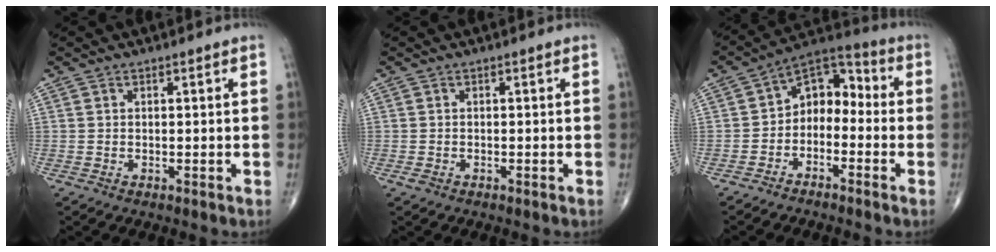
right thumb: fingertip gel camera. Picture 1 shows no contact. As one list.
[{"total": 0.7, "force": [-0.4, 0.4, 0.4], "torque": [-0.012, 0.000, -0.008]}, {"total": 8.9, "force": [-2.2, 6.3, 5.9], "torque": [-0.063, 0.056, -0.058]}]